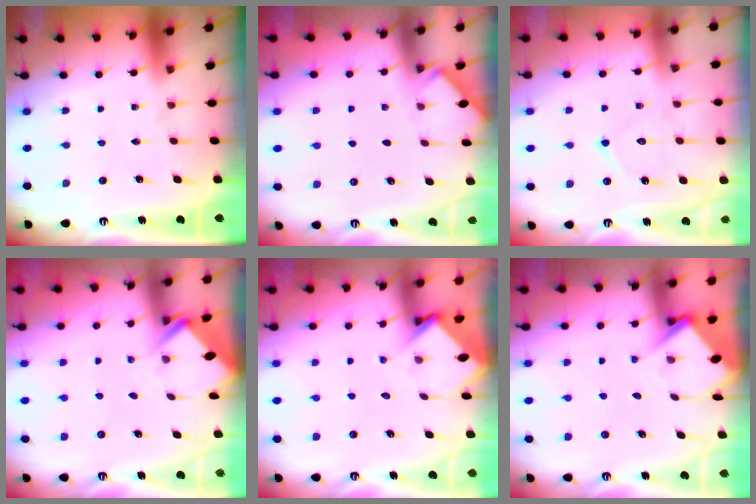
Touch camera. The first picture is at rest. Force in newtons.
{"total": 2.8, "press": 2.7, "slide": 0.4}
{"total": 7.6, "press": 7.6, "slide": 0.6}
{"total": 2.6, "press": 2.6, "slide": 0.2}
{"total": 3.6, "press": 3.5, "slide": 0.3}
{"total": 4.7, "press": 4.7, "slide": 0.2}